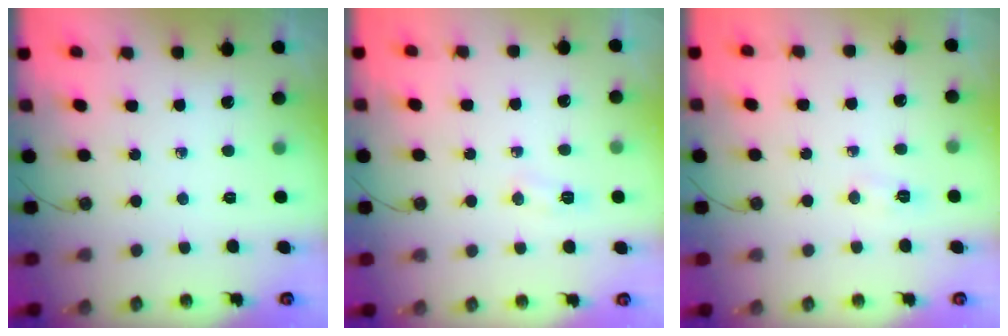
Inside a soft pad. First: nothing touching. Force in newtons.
{"total": 4.5, "press": 4.4, "slide": 0.6}
{"total": 4.8, "press": 4.8, "slide": 0.7}